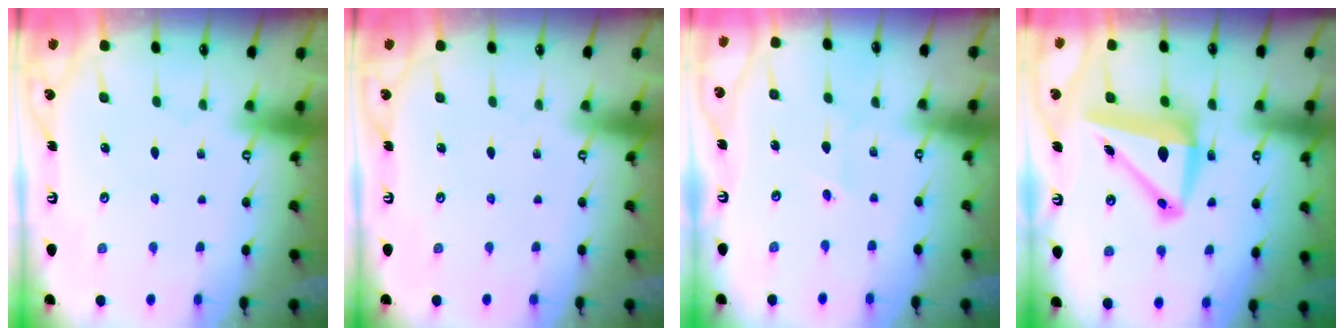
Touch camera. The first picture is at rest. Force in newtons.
{"total": 0.0}
{"total": 2.5, "press": 2.5, "slide": 0.3}
{"total": 10.7, "press": 10.4, "slide": 2.4}